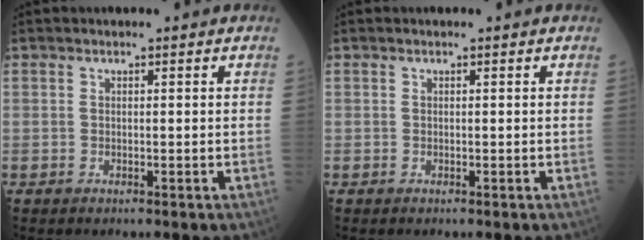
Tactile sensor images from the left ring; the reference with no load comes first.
{"total": 0.0}